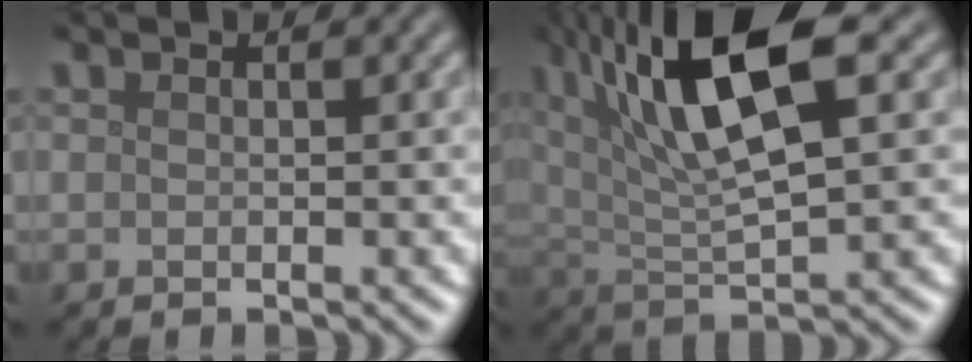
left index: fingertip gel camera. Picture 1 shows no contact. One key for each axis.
{"total": 11.0, "fx": 4.4, "fy": 3.3, "fz": 9.5, "tx": -0.181, "ty": 0.009, "tz": 0.081}